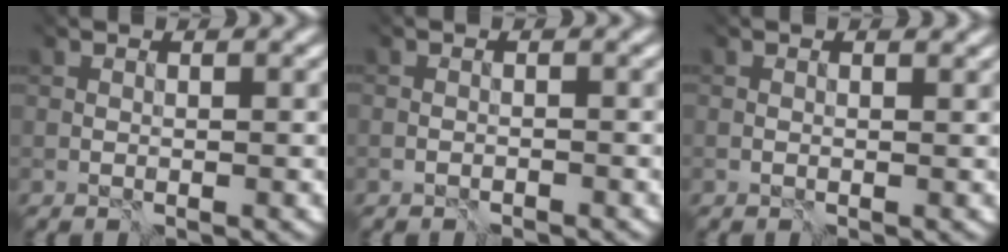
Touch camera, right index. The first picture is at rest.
{"total": 2.0, "force": [-1.8, -0.4, -0.7], "torque": [0.012, -0.005, -0.026]}
{"total": 0.0}